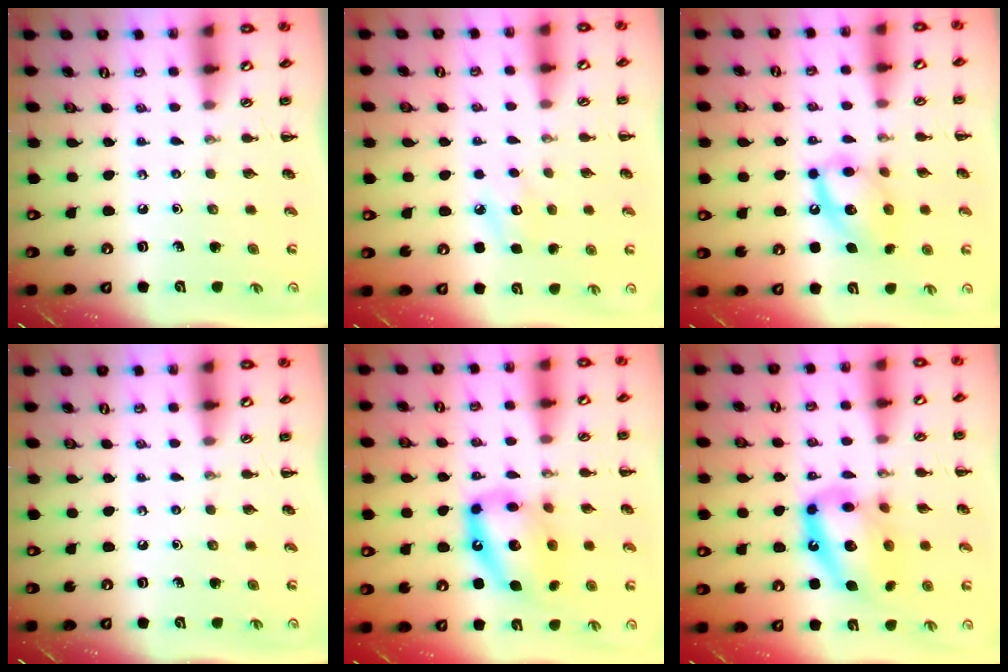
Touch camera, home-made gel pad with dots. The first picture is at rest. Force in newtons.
{"total": 8.2, "press": 8.0, "slide": 1.9}
{"total": 14.0, "press": 13.9, "slide": 1.9}
{"total": 0.0}
{"total": 13.7, "press": 13.3, "slide": 3.4}
{"total": 16.1, "press": 15.7, "slide": 3.4}